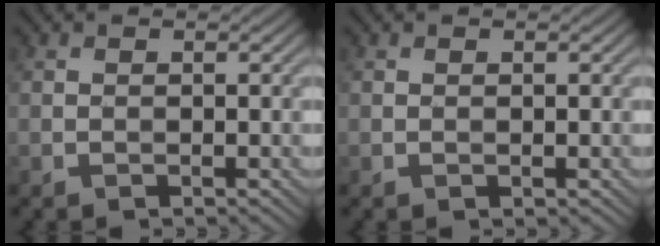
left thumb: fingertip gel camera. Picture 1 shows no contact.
{"total": 0.0}